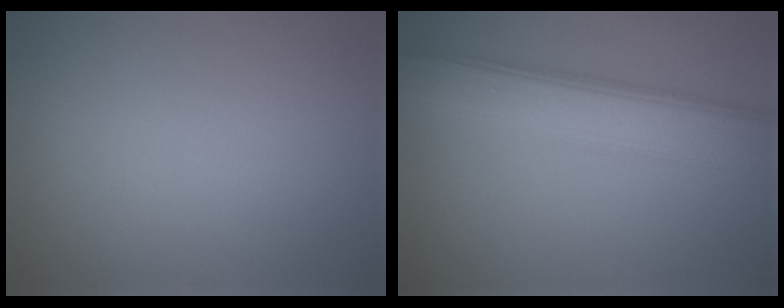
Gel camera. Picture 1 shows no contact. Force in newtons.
{"total": 6.4, "press": 6.4, "slide": 0.2}